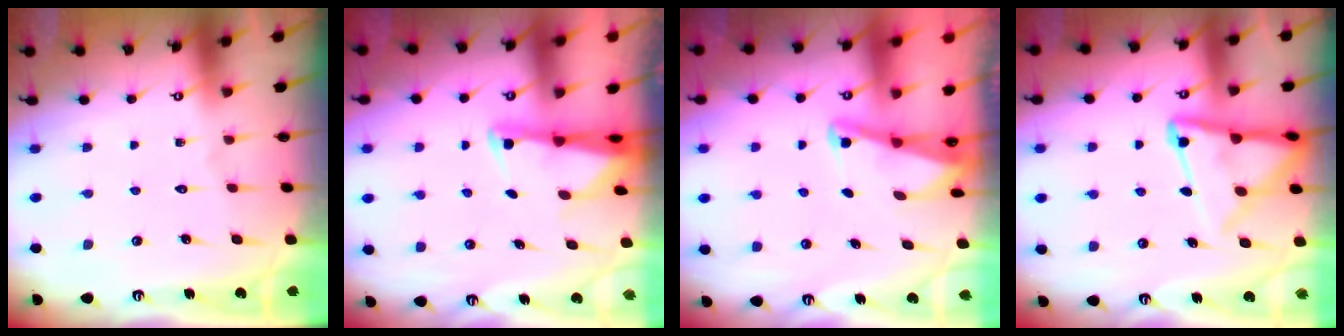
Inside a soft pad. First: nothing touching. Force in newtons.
{"total": 2.5, "press": 2.5, "slide": 0.5}
{"total": 2.0, "press": 2.0, "slide": 0.4}
{"total": 11.4, "press": 11.4, "slide": 1.1}